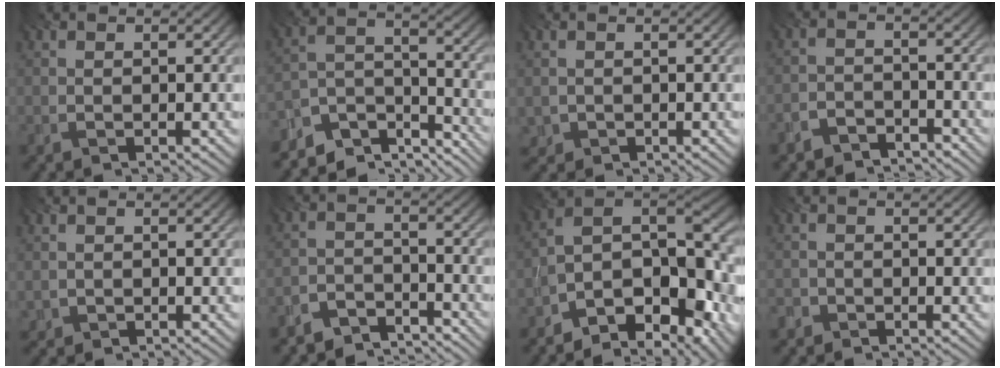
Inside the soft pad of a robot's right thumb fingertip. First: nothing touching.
{"total": 9.3, "force": [-7.9, 3.6, 3.4], "torque": [-0.069, -0.006, -0.146]}
{"total": 1.2, "force": [-0.2, 1.1, 0.1], "torque": [-0.002, -0.009, -0.005]}
{"total": 4.3, "force": [-3.9, 1.5, 1.0], "torque": [-0.012, 0.000, -0.079]}
{"total": 0.8, "force": [0.0, 0.8, 0.2], "torque": [-0.007, -0.007, 0.003]}
{"total": 5.5, "force": [-5.1, 1.7, 1.3], "torque": [-0.020, -0.003, -0.101]}
{"total": 13.4, "force": [-7.6, 6.1, 9.3], "torque": [-0.142, 0.002, -0.133]}
{"total": 1.5, "force": [-1.1, 1.1, 0.2], "torque": [0.000, -0.001, -0.026]}